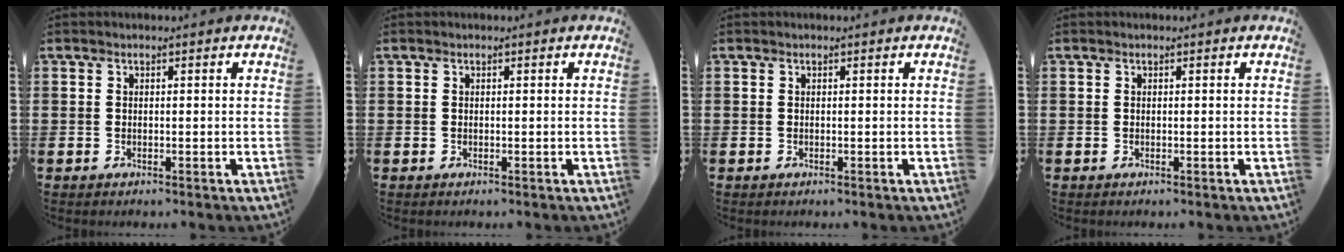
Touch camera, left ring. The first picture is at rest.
{"total": 0.0}
{"total": 0.0}
{"total": 0.0}